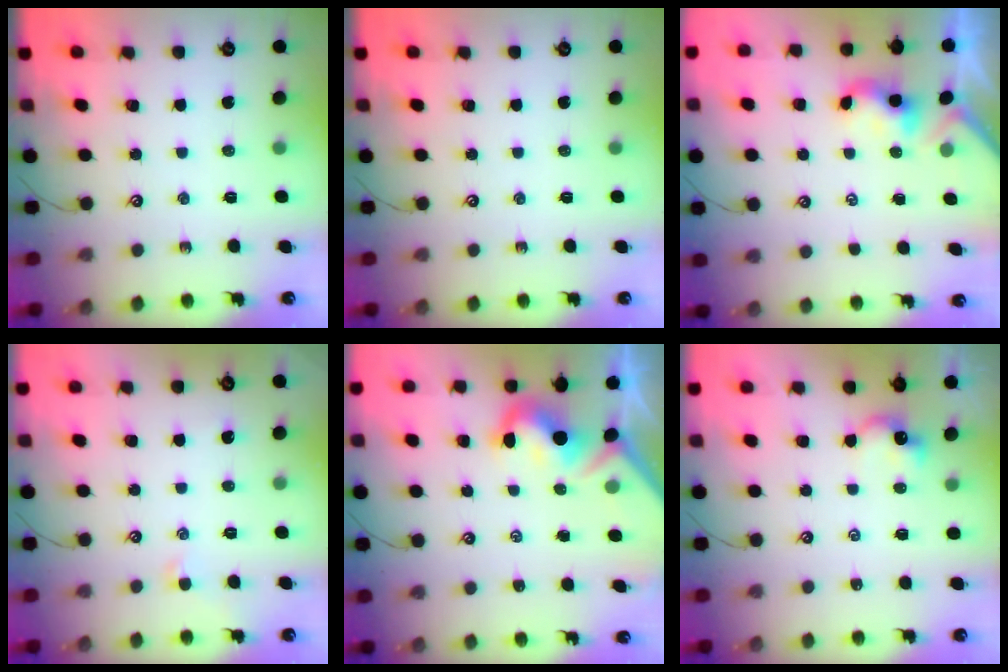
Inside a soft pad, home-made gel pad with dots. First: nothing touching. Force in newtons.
{"total": 0.0}
{"total": 0.6, "press": 0.3, "slide": 0.5}
{"total": 0.0}
{"total": 6.0, "press": 5.9, "slide": 1.0}
{"total": 1.7, "press": 1.7, "slide": 0.4}